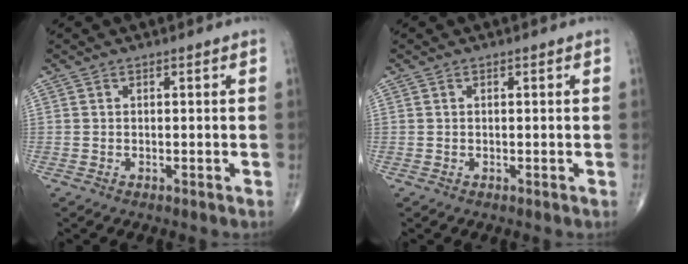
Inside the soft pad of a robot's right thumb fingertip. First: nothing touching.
{"total": 0.0}